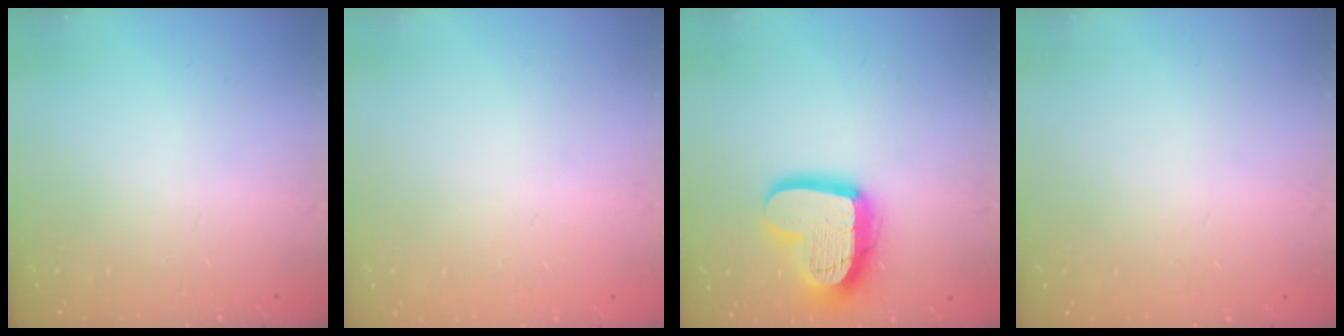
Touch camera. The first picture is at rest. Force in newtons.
{"total": 0.7, "press": 0.6, "slide": 0.3}
{"total": 17.0, "press": 17.0, "slide": 1.5}
{"total": 0.0}